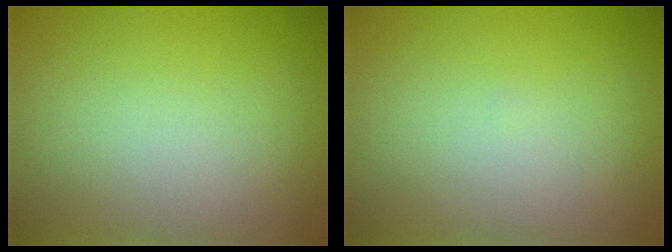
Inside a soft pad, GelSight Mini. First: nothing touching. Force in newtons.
{"total": 0.0}